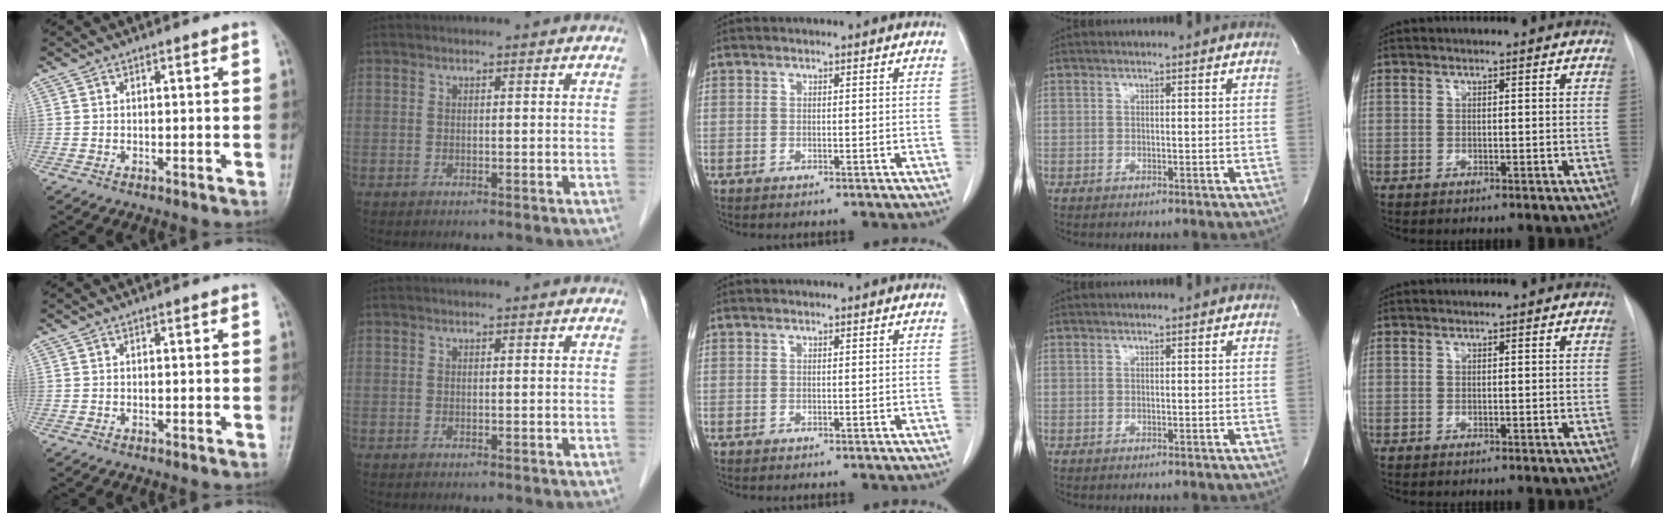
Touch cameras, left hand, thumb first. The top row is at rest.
{}